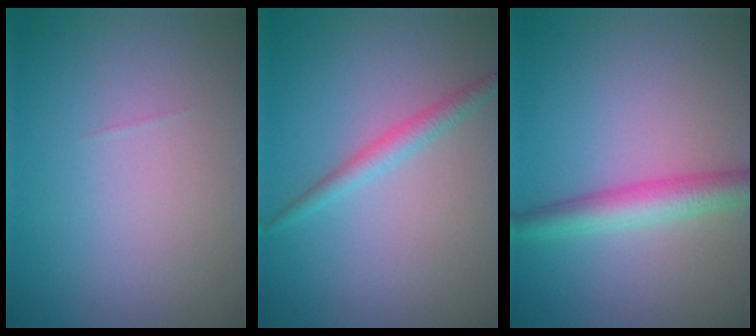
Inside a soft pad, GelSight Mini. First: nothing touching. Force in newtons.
{"total": 1.9, "press": 1.9, "slide": 0.1}
{"total": 3.8, "press": 3.8, "slide": 0.1}